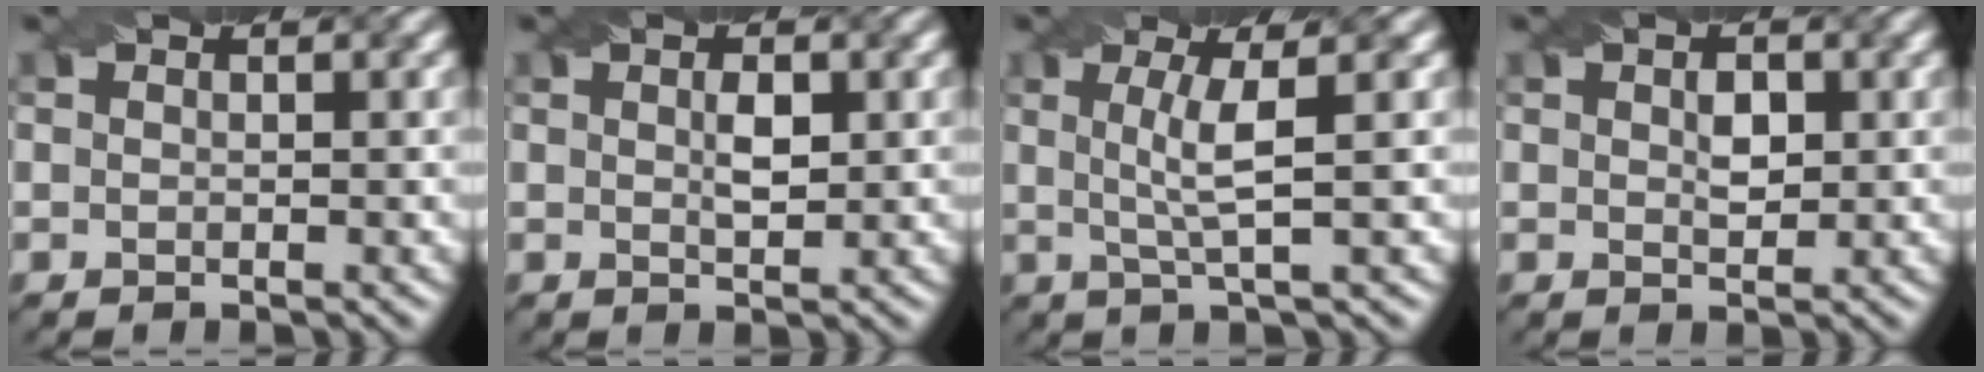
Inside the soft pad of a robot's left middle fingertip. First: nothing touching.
{"total": 1.9, "force": [0.5, 0.8, 1.7], "torque": [-0.033, 0.001, 0.010]}
{"total": 3.8, "force": [0.6, 0.6, 3.7], "torque": [-0.070, 0.003, 0.013]}
{"total": 1.9, "force": [0.4, 1.1, 1.5], "torque": [-0.026, 0.000, 0.008]}